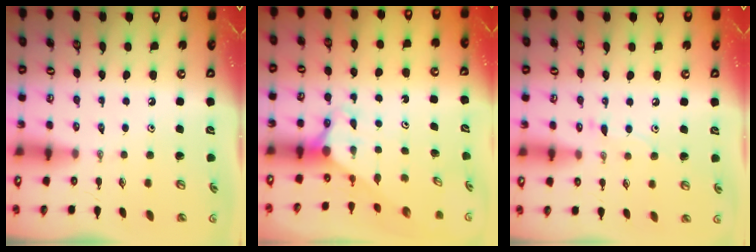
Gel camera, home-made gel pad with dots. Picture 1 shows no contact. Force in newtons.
{"total": 2.8, "press": 2.8, "slide": 0.0}
{"total": 8.0, "press": 8.0, "slide": 0.2}